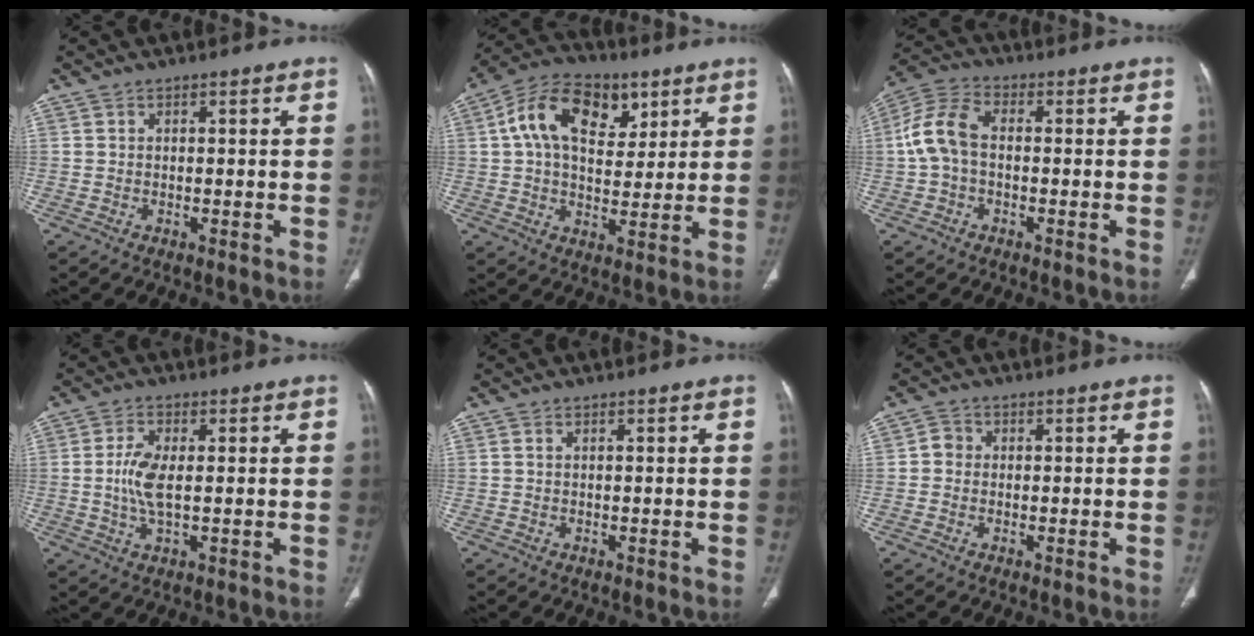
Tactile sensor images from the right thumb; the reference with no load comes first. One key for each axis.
{"total": 16.1, "fx": 5.8, "fy": 10.3, "fz": 11.0, "tx": -0.155, "ty": 0.000, "tz": 0.093}
{"total": 8.7, "fx": -0.3, "fy": 5.6, "fz": 6.7, "tx": -0.139, "ty": 0.027, "tz": -0.016}
{"total": 4.0, "fx": 0.0, "fy": 1.7, "fz": 3.7, "tx": -0.086, "ty": 0.000, "tz": 0.001}
{"total": 0.0}
{"total": 2.2, "fx": -0.1, "fy": 2.0, "fz": 0.9, "tx": -0.005, "ty": 0.006, "tz": -0.009}